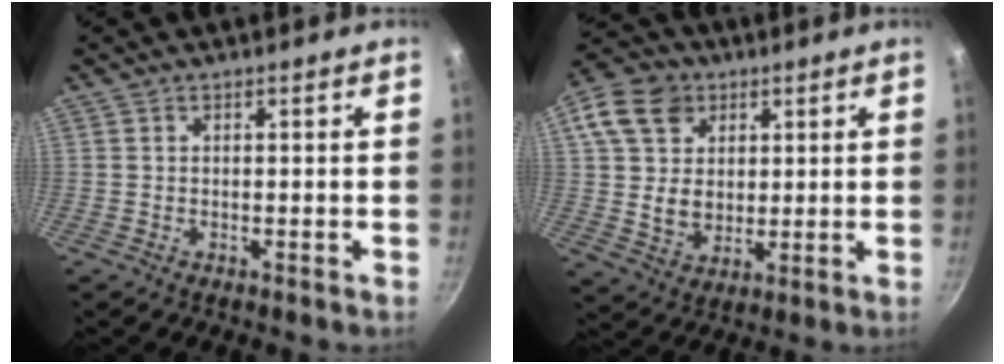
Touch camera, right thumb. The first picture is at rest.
{"total": 14.8, "force": [4.9, 11.9, 7.4], "torque": [-0.123, -0.002, 0.086]}